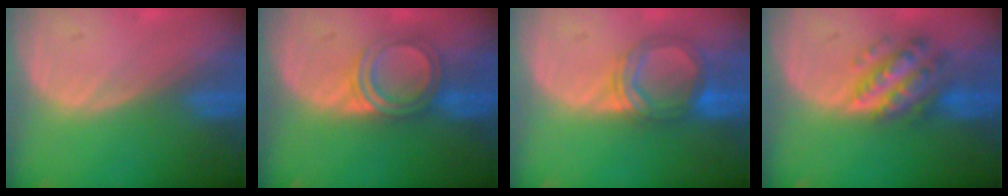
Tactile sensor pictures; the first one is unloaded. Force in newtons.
{"total": 4.8, "press": 4.6, "slide": 1.4}
{"total": 5.5, "press": 5.5, "slide": 0.7}
{"total": 6.7, "press": 6.6, "slide": 0.3}